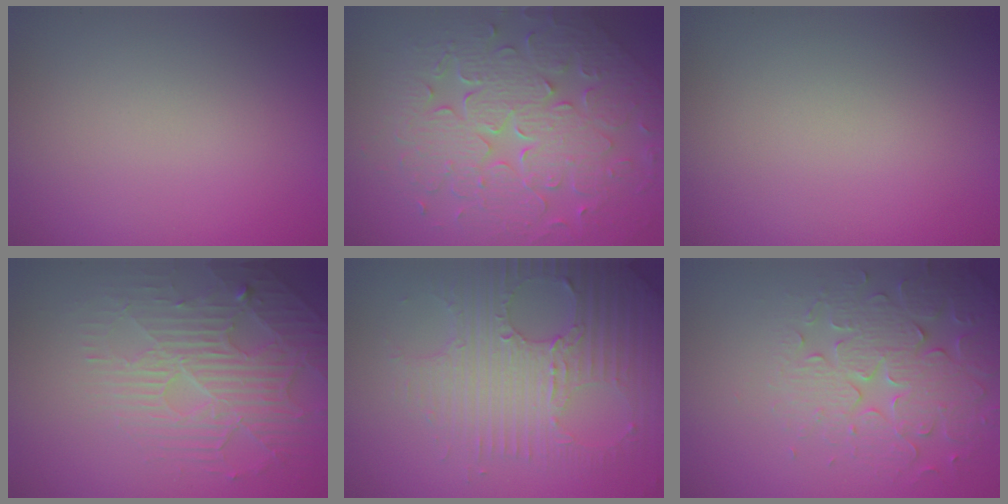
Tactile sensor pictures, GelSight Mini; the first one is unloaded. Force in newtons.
{"total": 8.9, "press": 6.5, "slide": 6.1}
{"total": 0.0}
{"total": 4.2, "press": 3.9, "slide": 1.7}
{"total": 7.6, "press": 5.2, "slide": 5.6}
{"total": 4.6, "press": 4.5, "slide": 0.8}